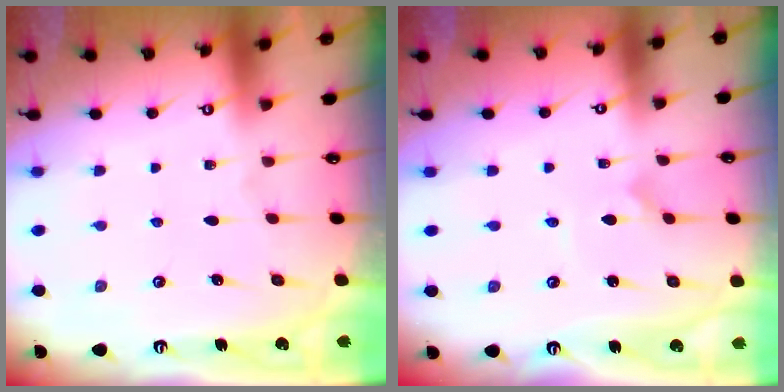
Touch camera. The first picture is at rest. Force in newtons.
{"total": 1.1, "press": 1.1, "slide": 0.0}